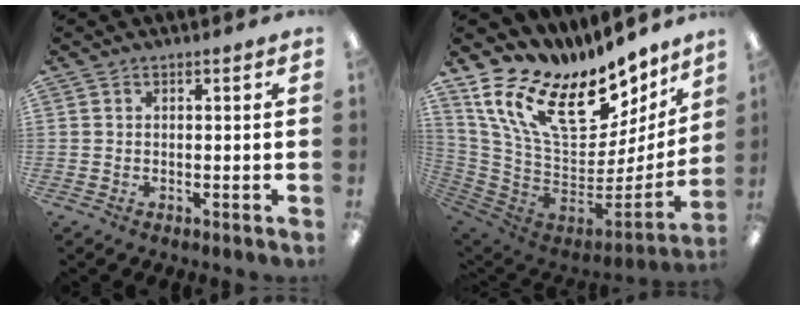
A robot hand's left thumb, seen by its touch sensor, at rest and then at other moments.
{"total": 21.8, "force": [12.7, 11.0, 13.9], "torque": [-0.235, -0.089, 0.240]}